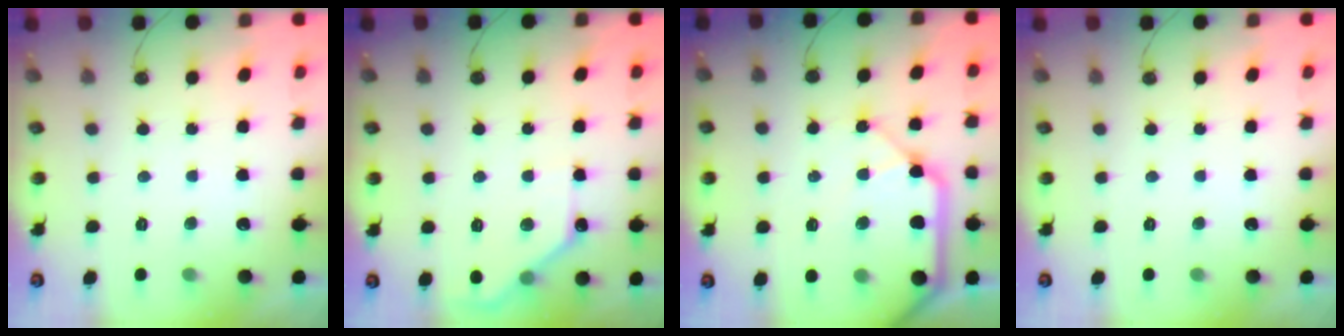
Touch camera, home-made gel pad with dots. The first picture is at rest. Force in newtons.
{"total": 9.0, "press": 9.0, "slide": 0.5}
{"total": 14.5, "press": 14.4, "slide": 2.1}
{"total": 0.0}